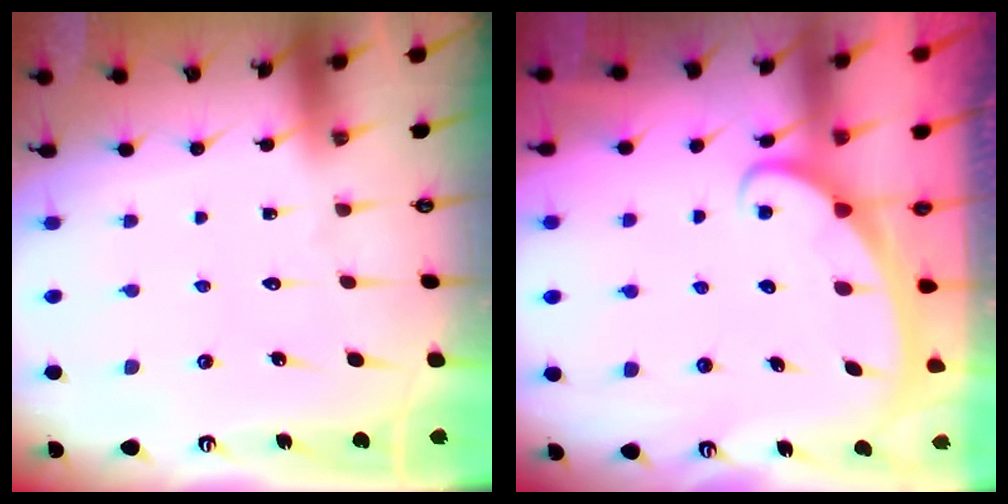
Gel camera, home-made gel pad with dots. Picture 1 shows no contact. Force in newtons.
{"total": 2.6, "press": 2.6, "slide": 0.4}